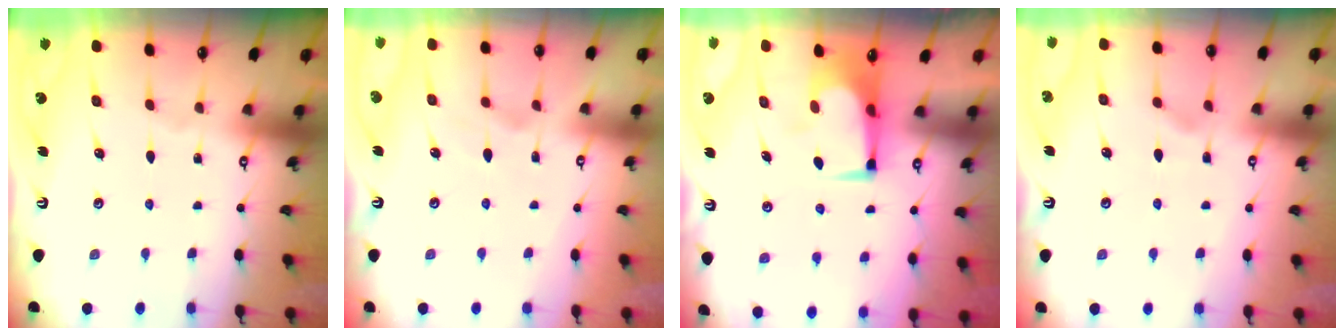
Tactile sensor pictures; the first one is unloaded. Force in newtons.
{"total": 1.6, "press": 1.1, "slide": 1.2}
{"total": 0.0}
{"total": 1.8, "press": 1.3, "slide": 1.2}